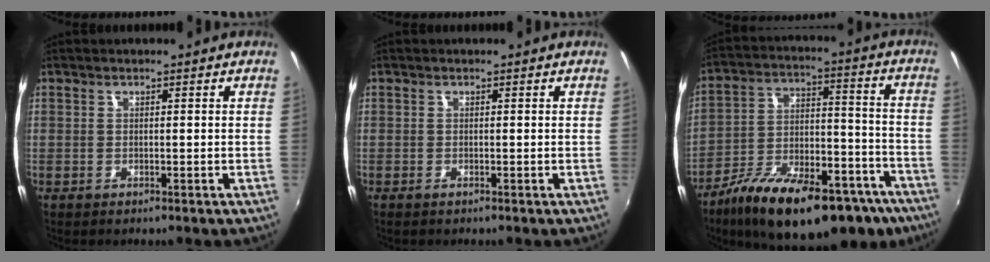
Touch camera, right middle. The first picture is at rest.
{"total": 0.5, "force": [-0.4, 0.1, 0.3], "torque": [-0.005, -0.003, -0.008]}
{"total": 27.7, "force": [-18.8, 10.9, 17.1], "torque": [-0.267, 0.000, -0.263]}